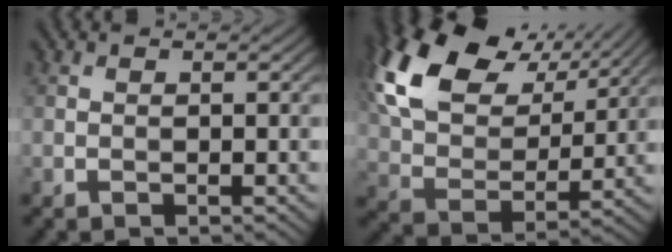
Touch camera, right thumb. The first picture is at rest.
{"total": 17.1, "force": [8.6, 10.2, 10.7], "torque": [-0.260, 0.029, 0.150]}